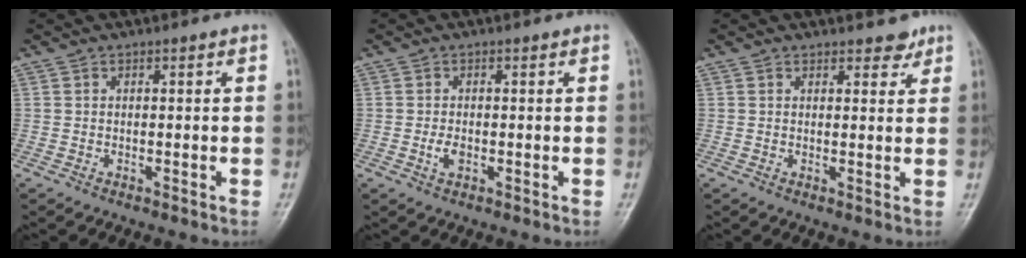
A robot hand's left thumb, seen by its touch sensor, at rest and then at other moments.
{"total": 1.9, "force": [-0.2, 1.1, 1.6], "torque": [-0.030, -0.002, -0.004]}
{"total": 2.6, "force": [2.2, 1.2, 0.8], "torque": [0.008, -0.013, 0.025]}